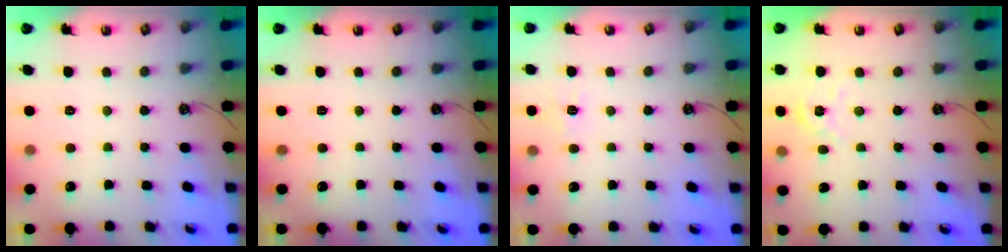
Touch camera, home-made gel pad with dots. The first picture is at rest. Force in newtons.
{"total": 0.0}
{"total": 5.8, "press": 5.8, "slide": 0.6}
{"total": 3.3, "press": 3.3, "slide": 0.2}